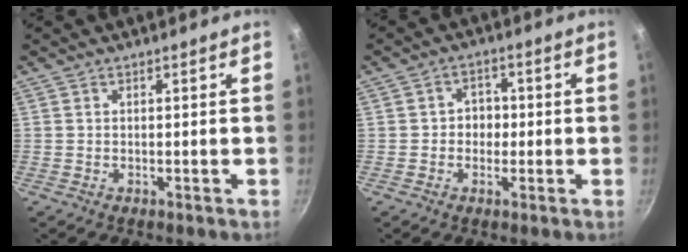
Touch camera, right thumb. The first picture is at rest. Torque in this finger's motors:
{"motor_torque": [0.15, -0.39, -0.08, -0.07, 0.00]}